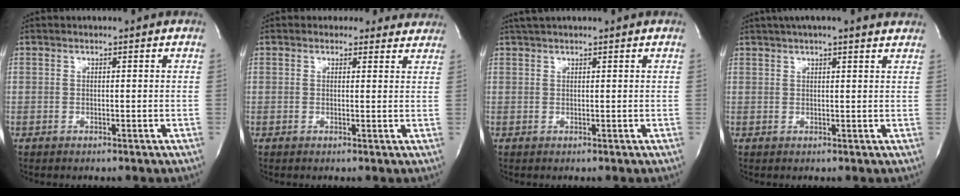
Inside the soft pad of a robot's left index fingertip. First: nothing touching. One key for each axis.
{"total": 5.3, "fx": 4.7, "fy": 2.6, "fz": 0.0, "tx": 0.021, "ty": 0.005, "tz": 0.034}
{"total": 2.4, "fx": 2.1, "fy": 0.1, "fz": 1.1, "tx": -0.018, "ty": 0.022, "tz": 0.038}
{"total": 9.9, "fx": 8.4, "fy": 1.2, "fz": 5.1, "tx": -0.079, "ty": 0.031, "tz": 0.101}